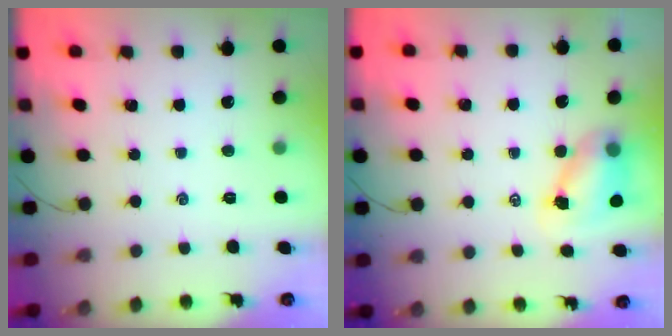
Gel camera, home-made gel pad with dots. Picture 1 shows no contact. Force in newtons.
{"total": 6.4, "press": 6.4, "slide": 1.0}